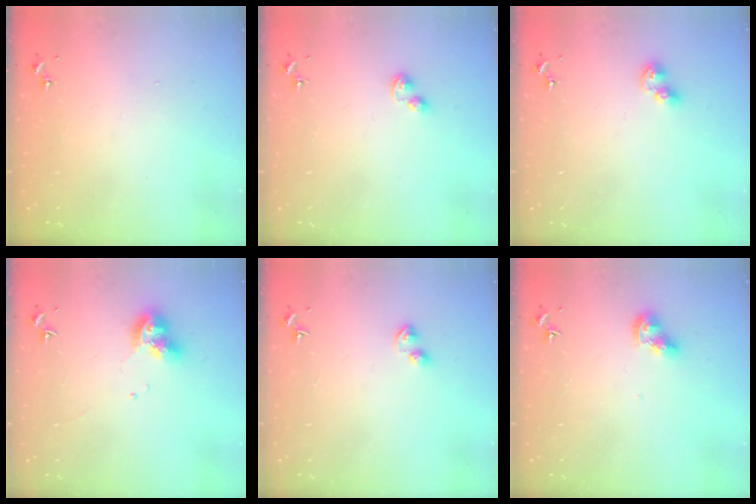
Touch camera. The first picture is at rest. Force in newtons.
{"total": 3.5, "press": 3.5, "slide": 0.5}
{"total": 7.2, "press": 7.2, "slide": 0.9}
{"total": 9.3, "press": 9.3, "slide": 1.1}
{"total": 4.9, "press": 4.9, "slide": 0.8}
{"total": 8.9, "press": 8.9, "slide": 0.8}